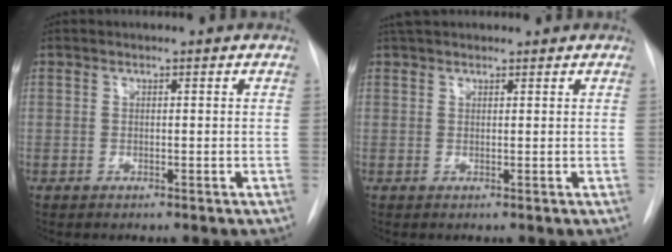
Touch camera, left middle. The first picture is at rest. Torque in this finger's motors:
{"motor_torque": [0.39, -0.41, -0.05, 0.00]}